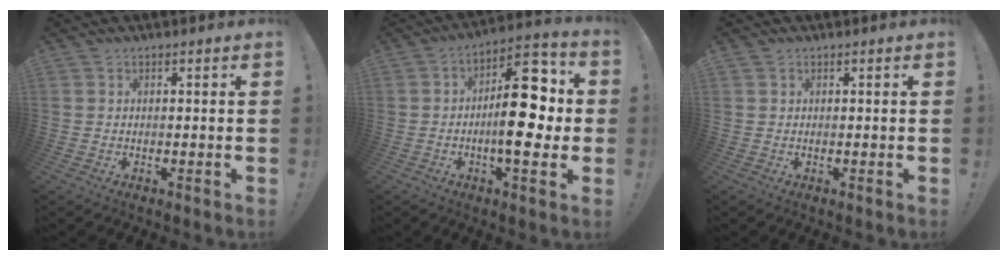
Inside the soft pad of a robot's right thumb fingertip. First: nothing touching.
{"total": 19.6, "force": [-1.4, 8.7, 17.5], "torque": [-0.235, 0.019, -0.020]}
{"total": 0.6, "force": [0.4, 0.4, -0.1], "torque": [0.008, -0.002, 0.007]}